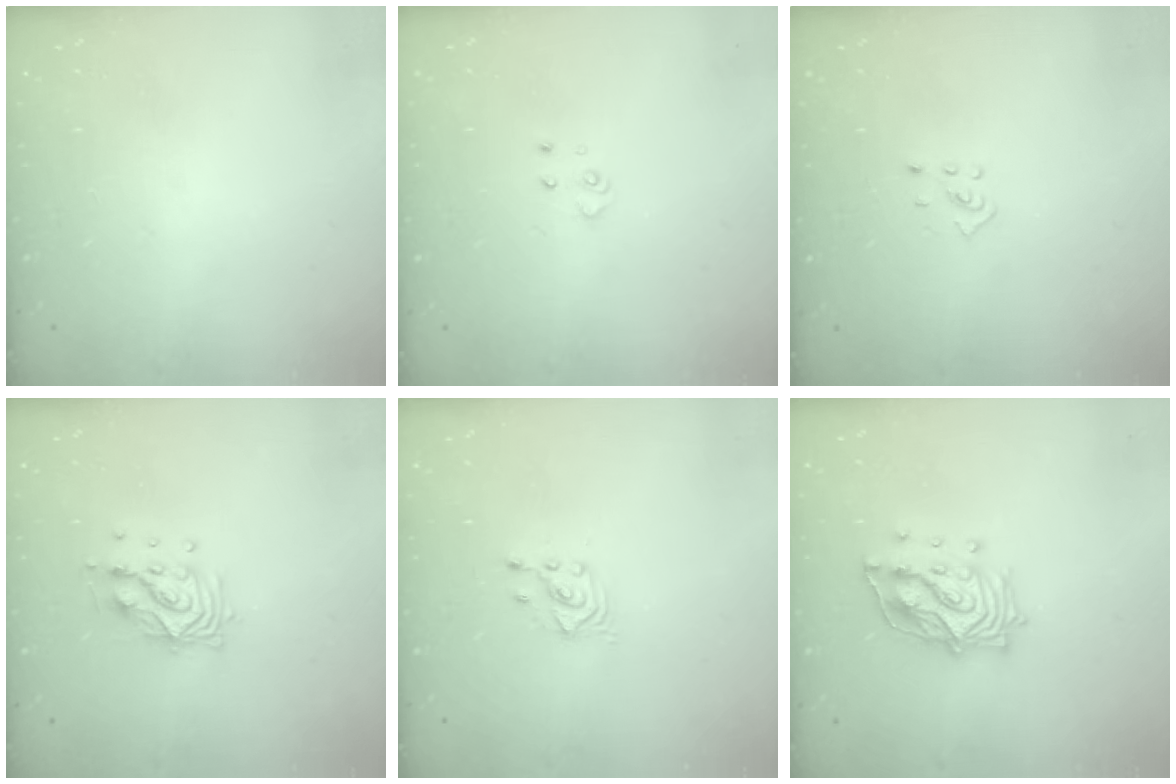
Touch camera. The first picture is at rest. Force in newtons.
{"total": 4.0, "press": 4.0, "slide": 0.4}
{"total": 2.5, "press": 2.4, "slide": 0.8}
{"total": 10.6, "press": 10.5, "slide": 0.8}
{"total": 2.7, "press": 2.7, "slide": 0.2}
{"total": 14.5, "press": 14.4, "slide": 1.6}